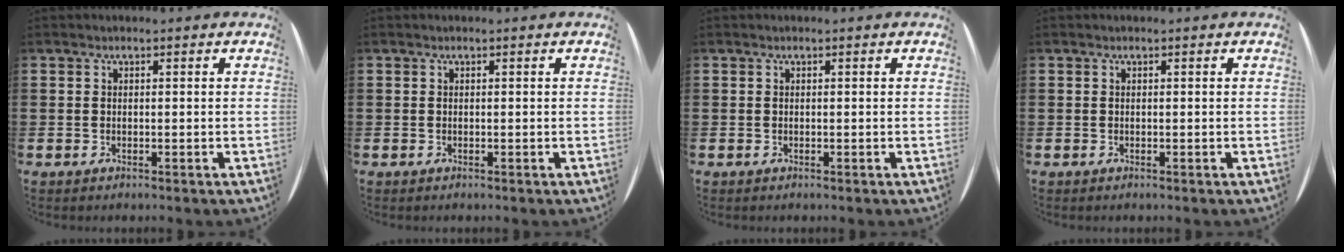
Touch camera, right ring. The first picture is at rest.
{"total": 0.0}
{"total": 0.0}
{"total": 0.0}